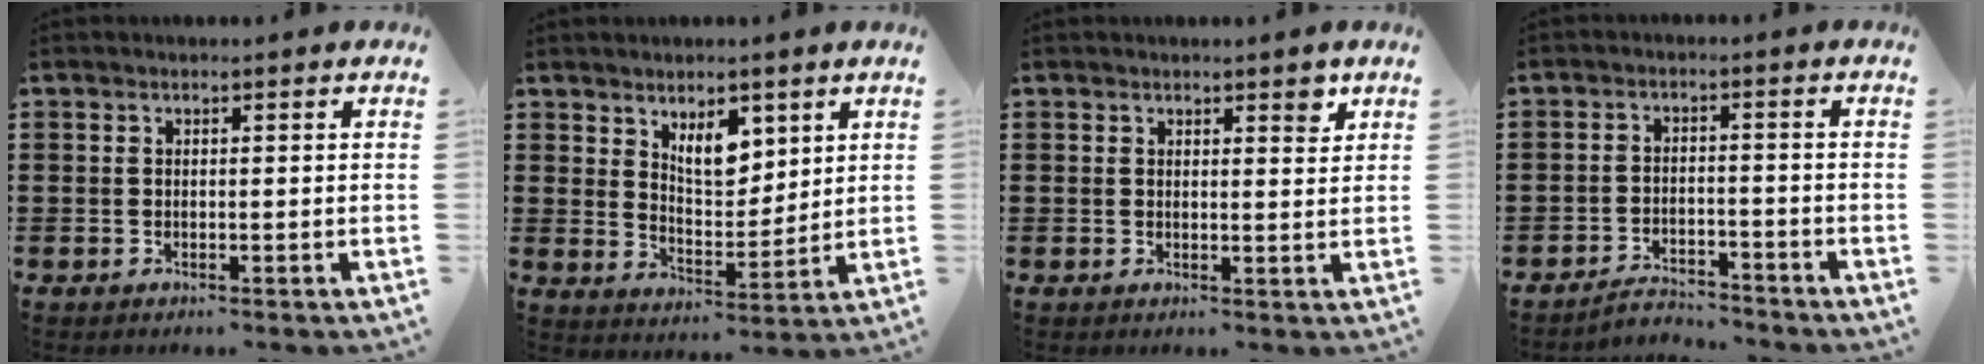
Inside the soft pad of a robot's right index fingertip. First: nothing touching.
{"total": 6.8, "force": [4.0, 3.4, 4.2], "torque": [-0.070, -0.010, 0.069]}
{"total": 2.4, "force": [1.8, 0.8, 1.3], "torque": [-0.011, -0.001, 0.029]}
{"total": 3.3, "force": [-3.3, 0.5, 0.3], "torque": [-0.010, 0.005, -0.069]}